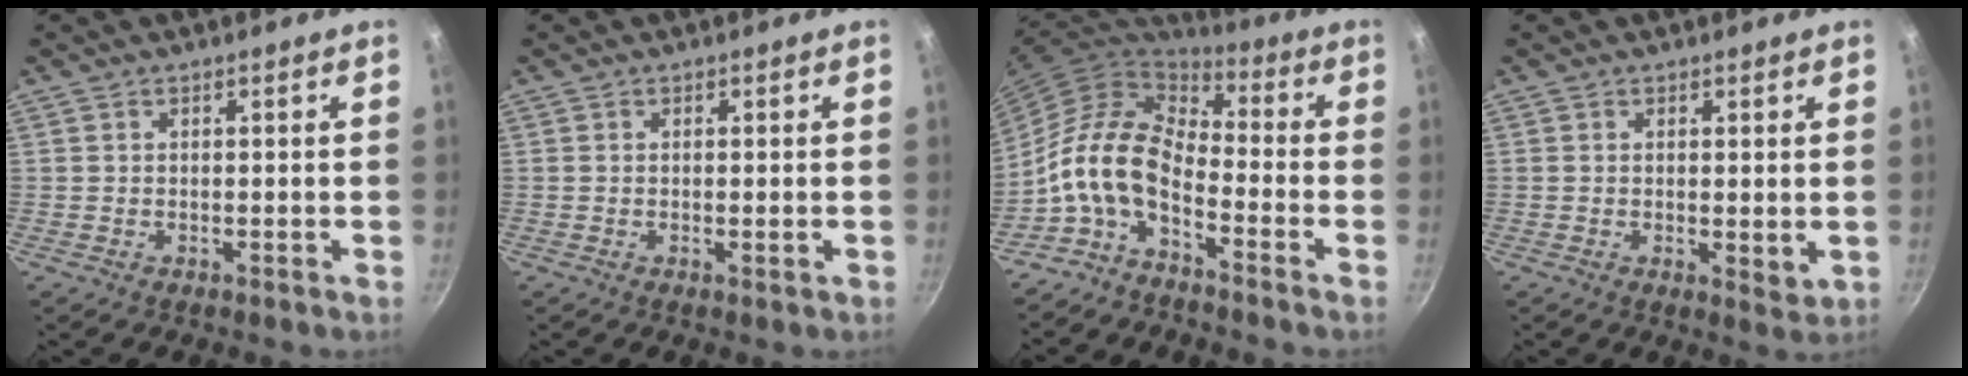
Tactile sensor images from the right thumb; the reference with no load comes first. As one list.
[{"total": 0.9, "force": [-0.1, 0.2, 0.9], "torque": [-0.015, -0.001, -0.003]}, {"total": 13.3, "force": [-5.0, 6.9, 10.2], "torque": [-0.185, 0.054, -0.117]}, {"total": 3.0, "force": [0.3, 1.3, 2.7], "torque": [-0.041, -0.009, 0.006]}]